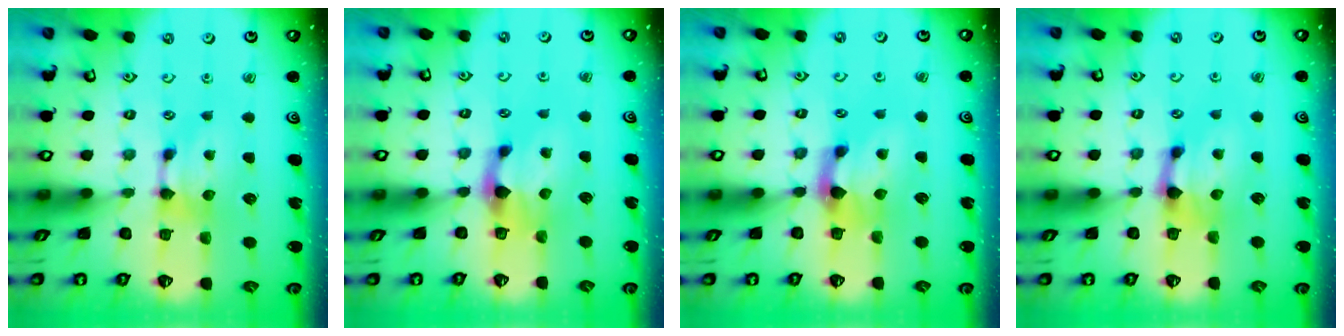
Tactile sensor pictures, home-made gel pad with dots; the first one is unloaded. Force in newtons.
{"total": 2.2, "press": 1.8, "slide": 1.3}
{"total": 2.6, "press": 2.0, "slide": 1.7}
{"total": 1.7, "press": 1.1, "slide": 1.3}